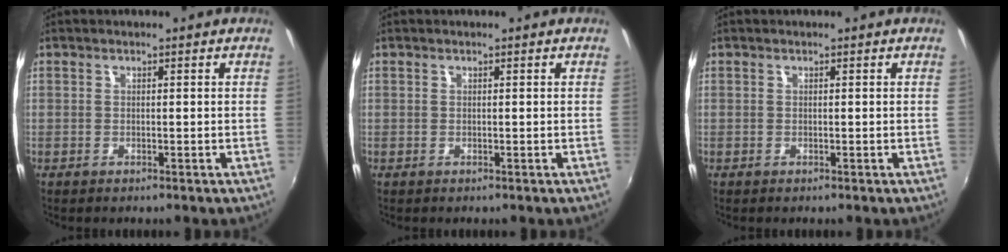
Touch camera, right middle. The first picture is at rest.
{"total": 0.0}
{"total": 0.0}